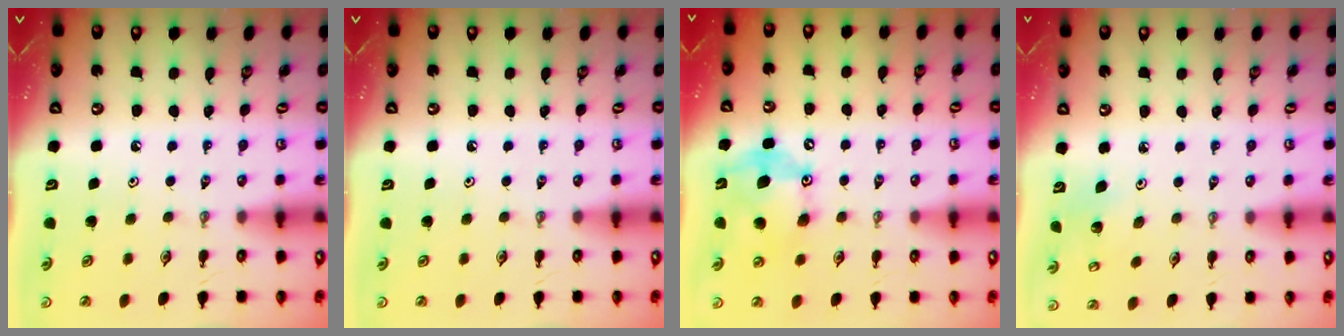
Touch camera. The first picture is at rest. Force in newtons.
{"total": 0.0}
{"total": 12.8, "press": 12.8, "slide": 0.2}
{"total": 3.1, "press": 3.1, "slide": 0.2}